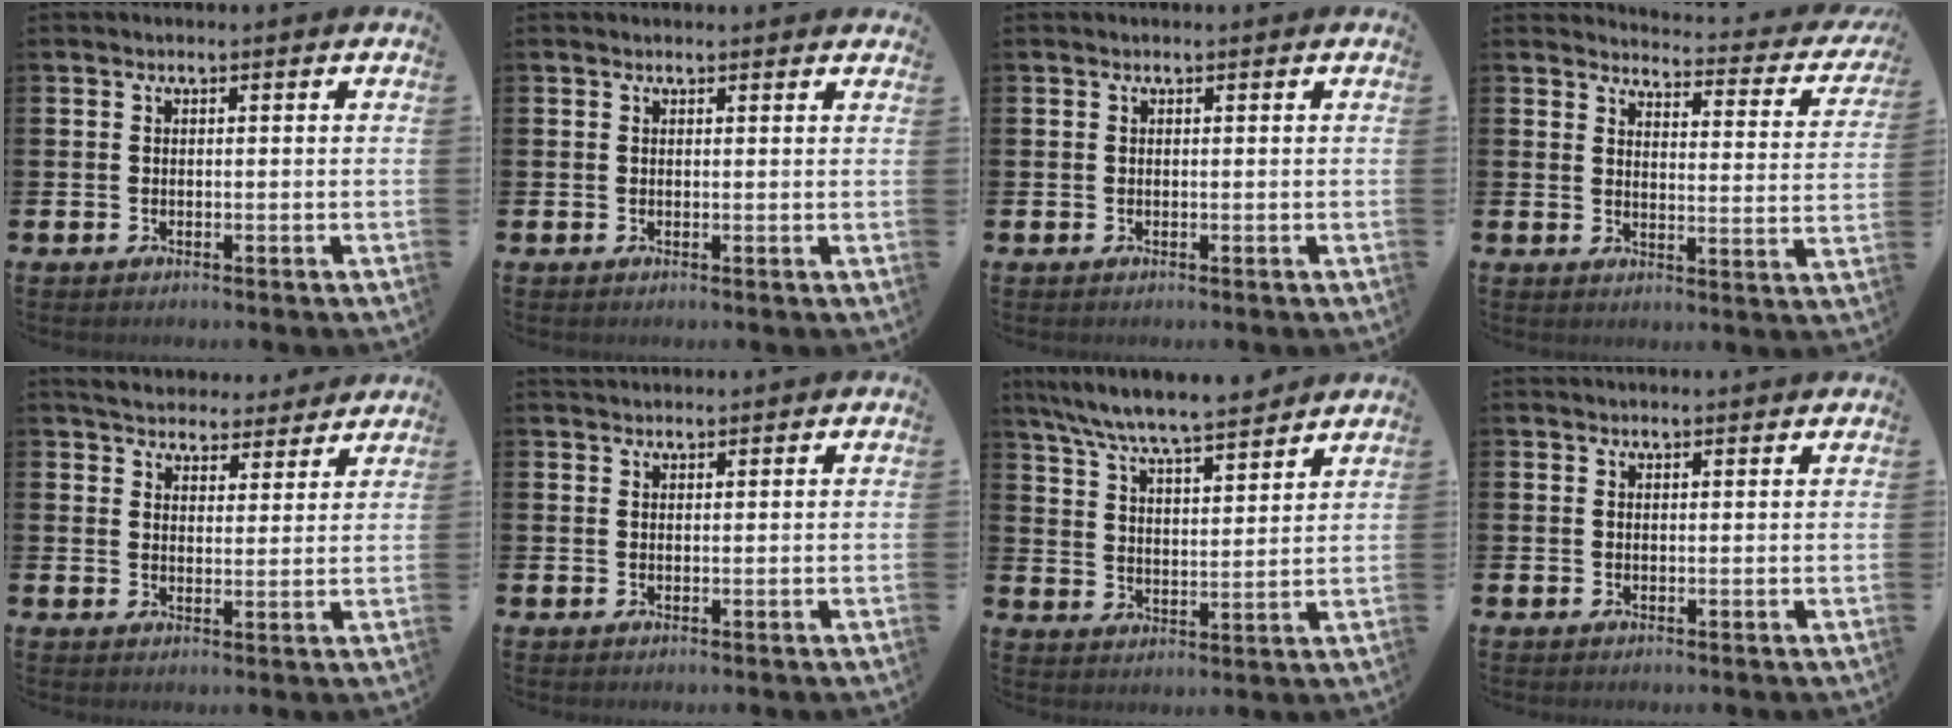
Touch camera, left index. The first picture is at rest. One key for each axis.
{"total": 0.7, "fx": 0.7, "fy": 0.1, "fz": 0.1, "tx": 0.008, "ty": -0.003, "tz": 0.011}
{"total": 0.0}
{"total": 3.0, "fx": 2.9, "fy": 0.6, "fz": 0.7, "tx": -0.016, "ty": -0.035, "tz": 0.040}
{"total": 4.9, "fx": 4.7, "fy": 1.2, "fz": 0.1, "tx": -0.019, "ty": -0.029, "tz": 0.082}
{"total": 1.5, "fx": 1.4, "fy": 0.4, "fz": 0.0, "tx": 0.007, "ty": -0.003, "tz": 0.025}
{"total": 7.6, "fx": 7.3, "fy": 0.1, "fz": 2.2, "tx": -0.075, "ty": -0.049, "tz": 0.128}
{"total": 1.1, "fx": 1.1, "fy": 0.0, "fz": 0.2, "tx": 0.006, "ty": -0.004, "tz": 0.018}